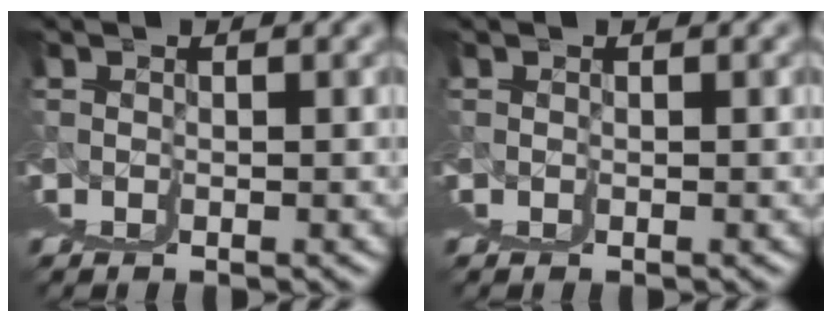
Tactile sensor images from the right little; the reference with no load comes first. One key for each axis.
{"total": 0.0}